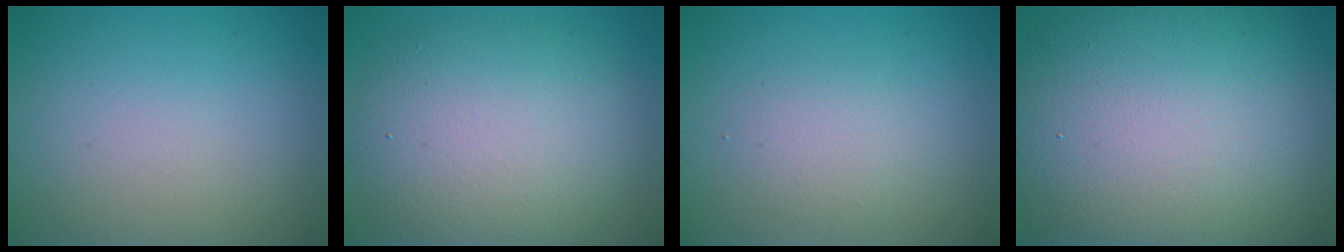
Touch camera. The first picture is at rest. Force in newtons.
{"total": 8.8, "press": 8.8, "slide": 0.7}
{"total": 1.9, "press": 1.9, "slide": 0.1}
{"total": 17.2, "press": 17.2, "slide": 0.7}